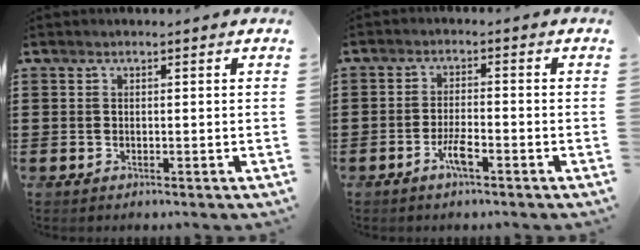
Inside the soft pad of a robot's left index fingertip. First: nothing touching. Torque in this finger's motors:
{"motor_torque": [0.15, 0.09, 0.06, 0.04]}